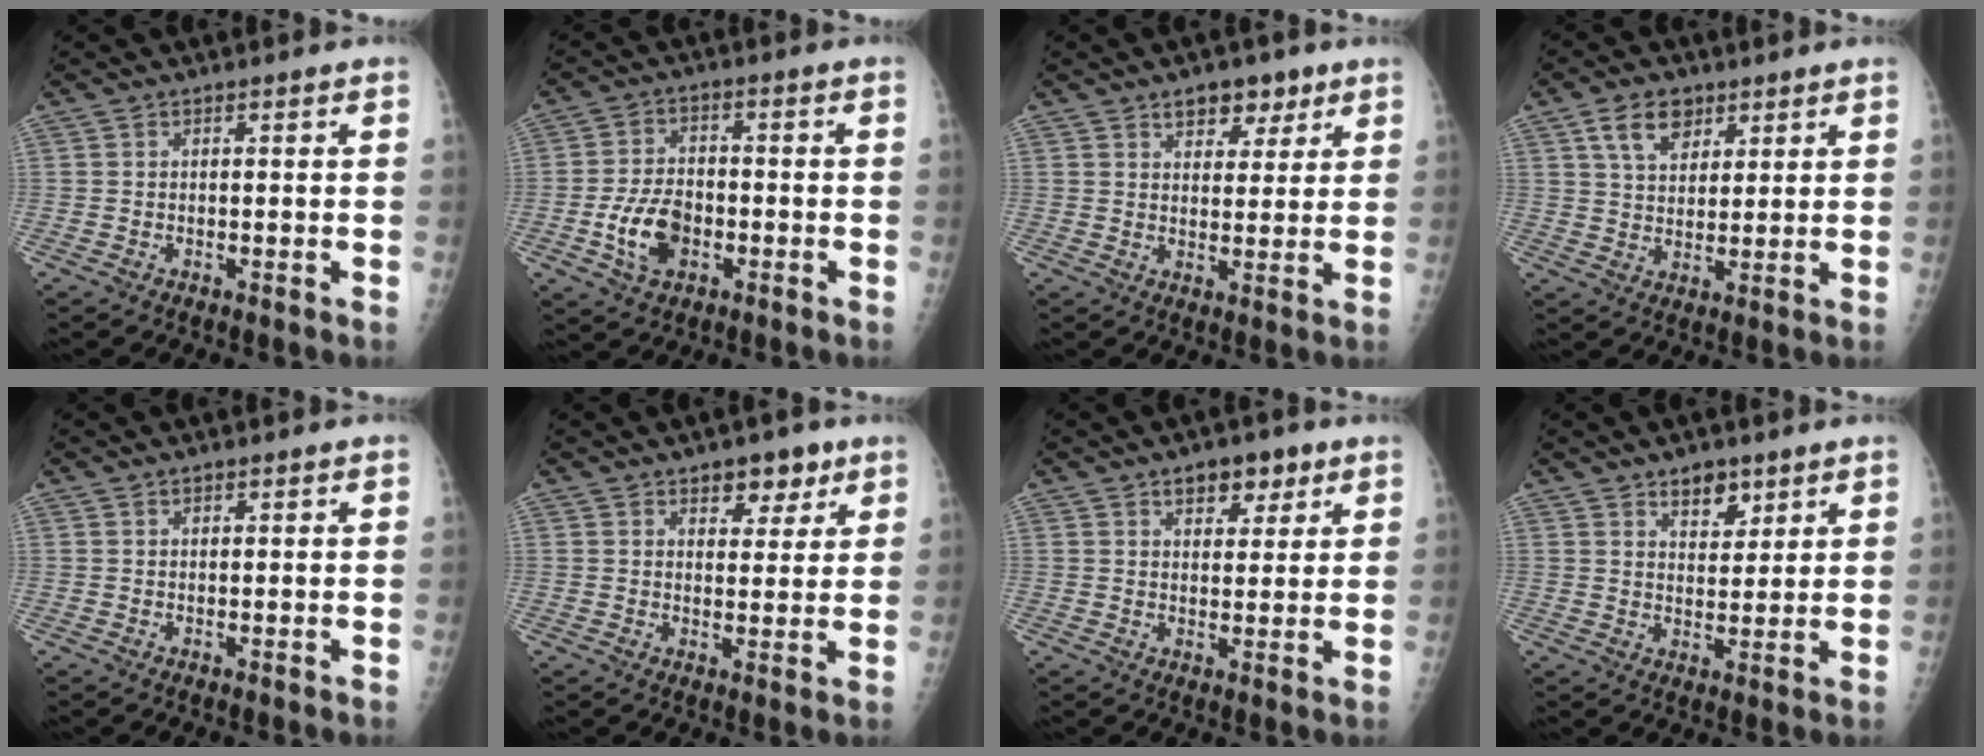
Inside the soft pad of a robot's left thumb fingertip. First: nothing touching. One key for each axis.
{"total": 8.6, "fx": -2.8, "fy": 5.6, "fz": 5.9, "tx": -0.100, "ty": 0.017, "tz": -0.050}
{"total": 6.4, "fx": 3.9, "fy": 3.8, "fz": 3.3, "tx": -0.014, "ty": -0.018, "tz": 0.057}
{"total": 7.4, "fx": 4.0, "fy": 4.7, "fz": 4.1, "tx": -0.050, "ty": -0.020, "tz": 0.072}
{"total": 0.5, "fx": 0.4, "fy": 0.3, "fz": 0.2, "tx": -0.002, "ty": -0.002, "tz": 0.006}
{"total": 5.9, "fx": 3.6, "fy": 3.5, "fz": 3.0, "tx": -0.008, "ty": -0.018, "tz": 0.050}
{"total": 6.2, "fx": 3.6, "fy": 3.5, "fz": 3.7, "tx": -0.022, "ty": -0.015, "tz": 0.051}
{"total": 5.6, "fx": 3.6, "fy": 3.1, "fz": 2.9, "tx": -0.016, "ty": -0.024, "tz": 0.059}